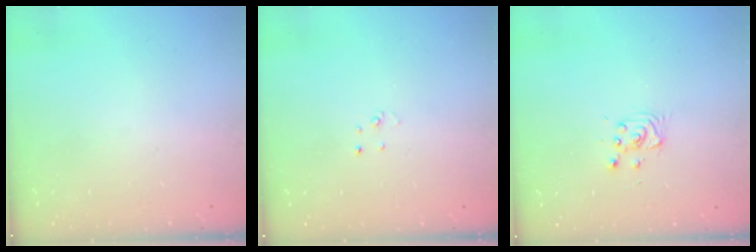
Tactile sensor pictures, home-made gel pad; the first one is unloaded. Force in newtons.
{"total": 2.0, "press": 2.0, "slide": 0.2}
{"total": 2.8, "press": 2.8, "slide": 0.4}